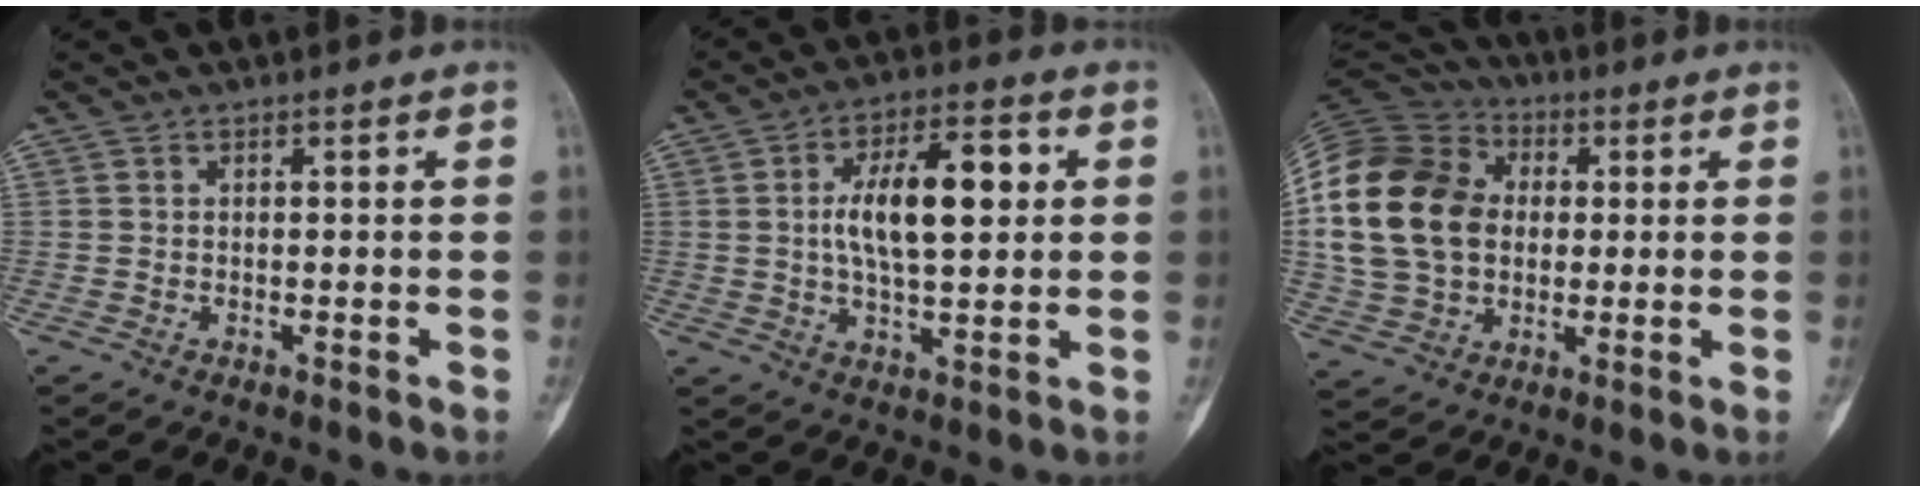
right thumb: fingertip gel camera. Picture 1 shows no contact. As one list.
[{"total": 13.3, "force": [2.1, 5.7, 11.8], "torque": [-0.190, 0.008, 0.033]}, {"total": 21.7, "force": [2.2, 16.3, 14.2], "torque": [-0.281, 0.020, 0.044]}]